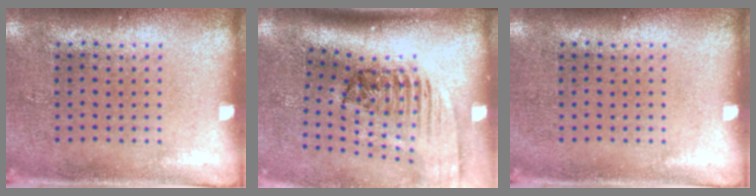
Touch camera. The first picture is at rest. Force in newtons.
{"total": 2.4, "press": 1.7, "slide": 1.7}
{"total": 0.0}